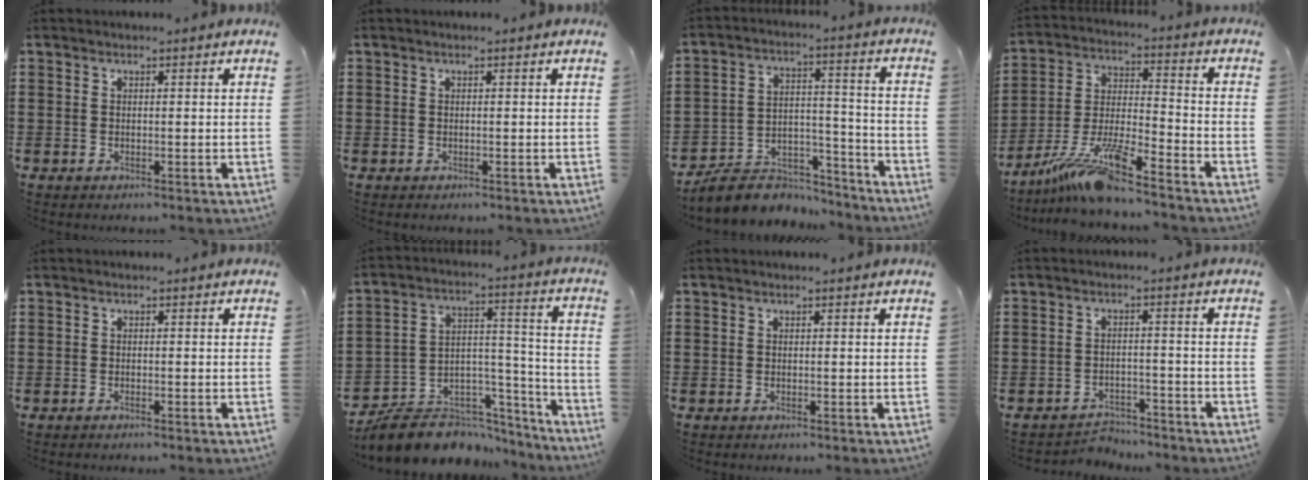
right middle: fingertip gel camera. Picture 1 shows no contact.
{"total": 0.0}
{"total": 7.2, "force": [-6.7, 2.5, 1.3], "torque": [-0.028, 0.018, -0.132]}
{"total": 11.3, "force": [-9.4, 0.7, 6.2], "torque": [-0.138, -0.001, -0.189]}
{"total": 0.5, "force": [-0.4, -0.1, 0.3], "torque": [-0.008, -0.003, -0.007]}
{"total": 7.7, "force": [-7.0, 2.9, 1.4], "torque": [-0.029, 0.011, -0.134]}
{"total": 0.0}
{"total": 3.3, "force": [-3.3, 0.6, -0.1], "torque": [-0.006, 0.001, -0.071]}